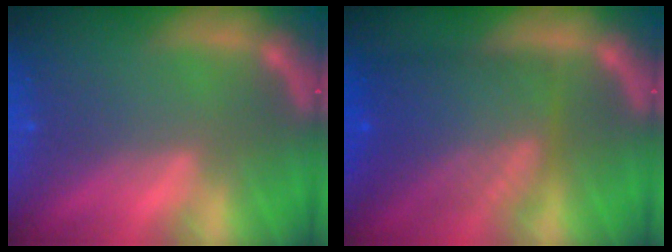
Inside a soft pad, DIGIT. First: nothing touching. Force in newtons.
{"total": 9.1}